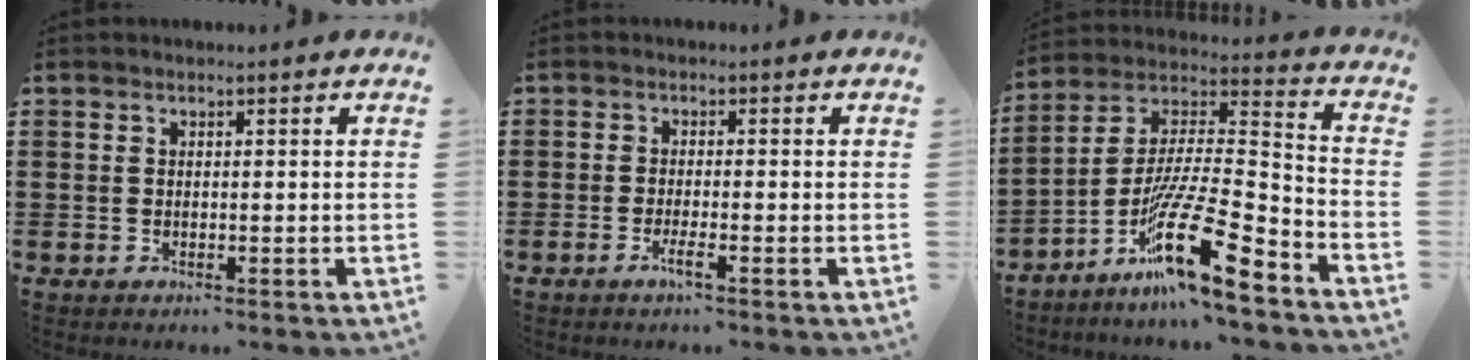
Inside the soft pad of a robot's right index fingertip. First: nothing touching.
{"total": 2.1, "force": [-1.2, 0.2, 1.7], "torque": [-0.036, -0.005, -0.023]}
{"total": 17.9, "force": [-11.0, 3.0, 13.8], "torque": [-0.253, 0.021, -0.192]}